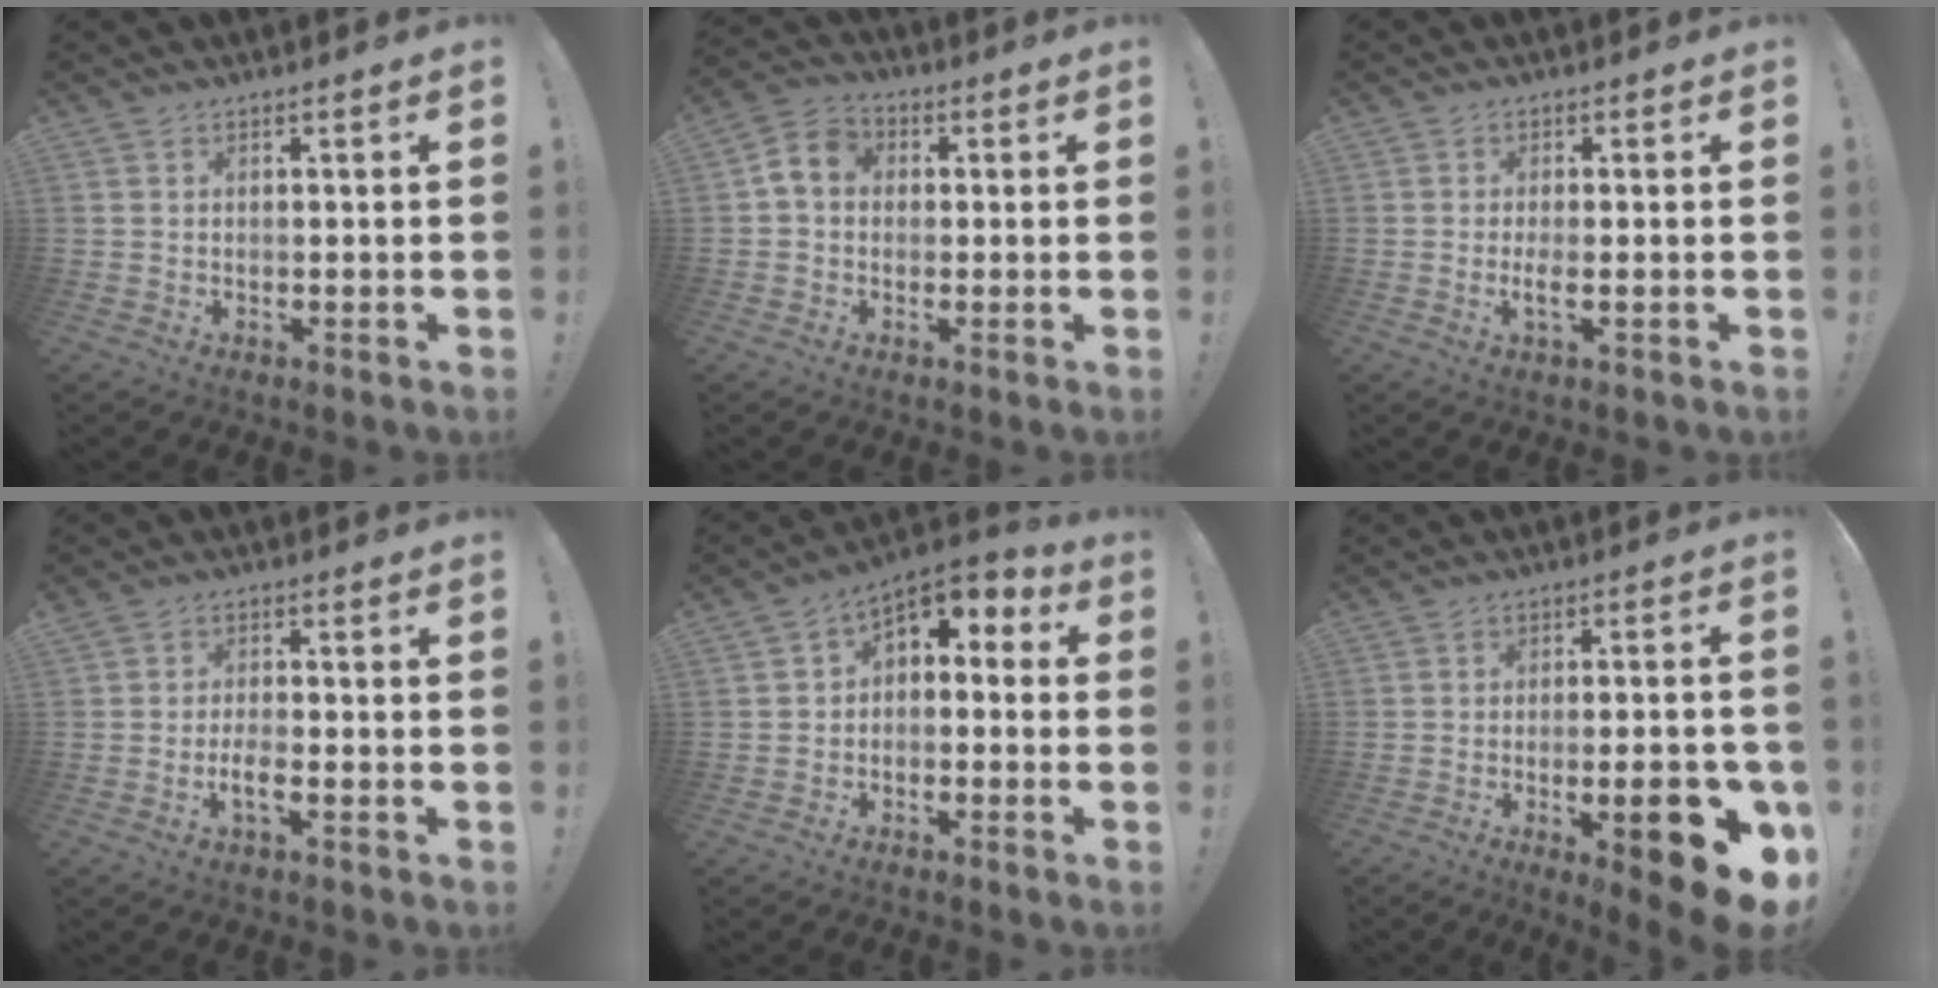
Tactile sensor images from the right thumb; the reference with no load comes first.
{"total": 6.5, "force": [0.7, 5.3, 3.8], "torque": [-0.064, 0.016, 0.018]}
{"total": 3.1, "force": [-0.5, -0.1, 3.1], "torque": [-0.059, -0.011, -0.010]}
{"total": 4.4, "force": [-1.8, 1.0, 3.9], "torque": [-0.076, -0.005, -0.033]}
{"total": 5.7, "force": [1.0, 4.0, 3.9], "torque": [-0.049, -0.003, 0.024]}
{"total": 14.3, "force": [-5.4, 4.3, 12.5], "torque": [-0.146, 0.018, -0.071]}